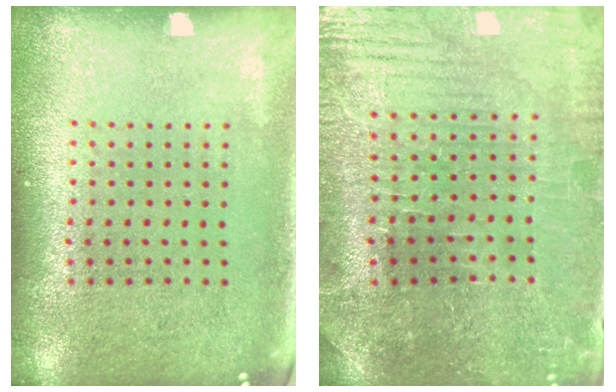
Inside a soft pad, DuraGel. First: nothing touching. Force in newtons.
{"total": 1.6, "press": 1.6, "slide": 0.4}